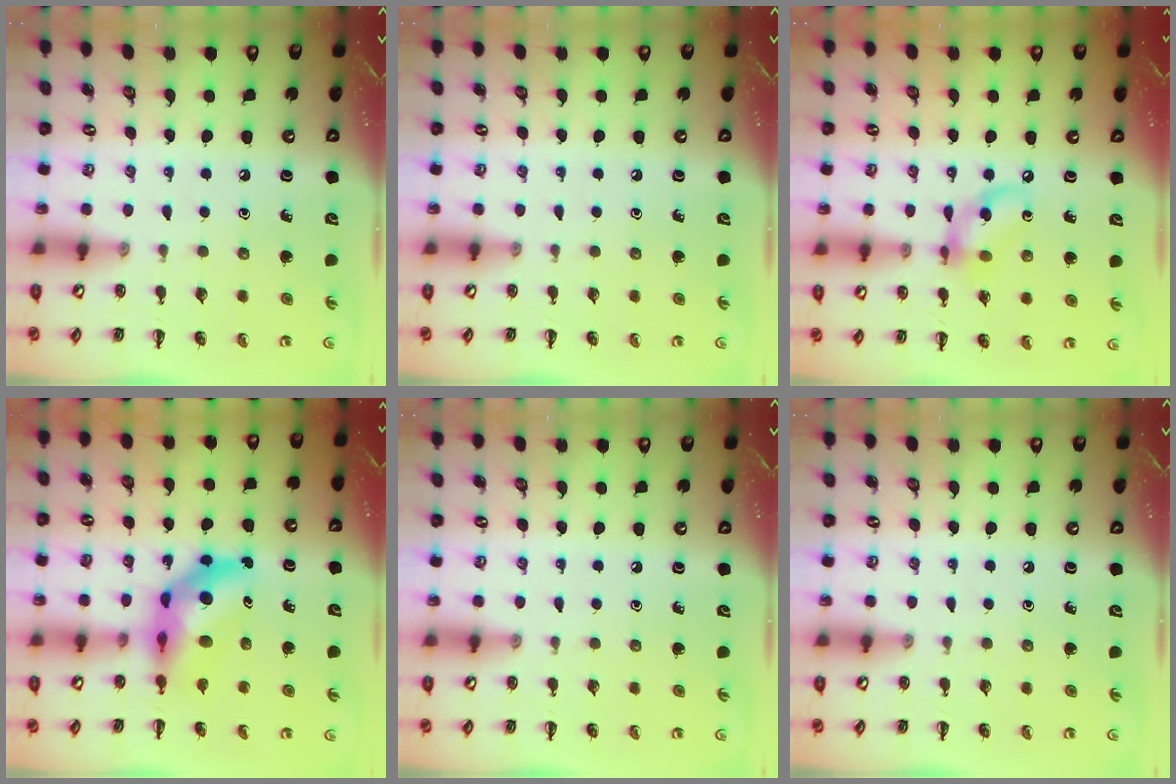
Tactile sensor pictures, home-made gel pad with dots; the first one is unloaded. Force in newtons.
{"total": 0.0}
{"total": 10.7, "press": 10.5, "slide": 2.0}
{"total": 9.2, "press": 8.6, "slide": 3.1}
{"total": 0.0}
{"total": 0.0}